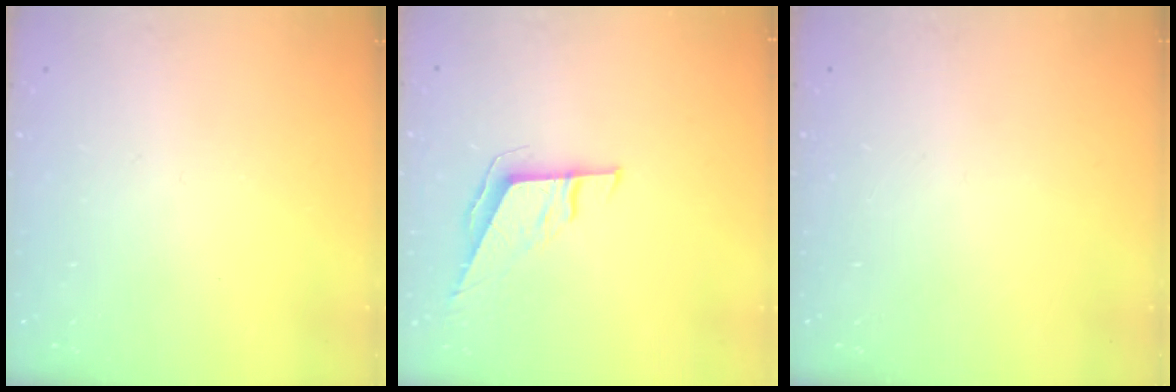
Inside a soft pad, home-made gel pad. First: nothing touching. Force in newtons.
{"total": 6.0, "press": 5.9, "slide": 0.9}
{"total": 0.0}